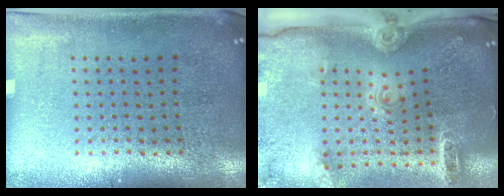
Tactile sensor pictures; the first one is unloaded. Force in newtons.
{"total": 2.8, "press": 2.1, "slide": 1.9}